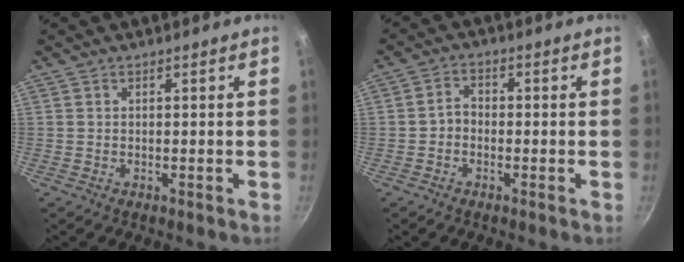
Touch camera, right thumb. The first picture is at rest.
{"total": 2.9, "force": [-0.9, 2.3, 1.6], "torque": [-0.018, 0.019, -0.023]}